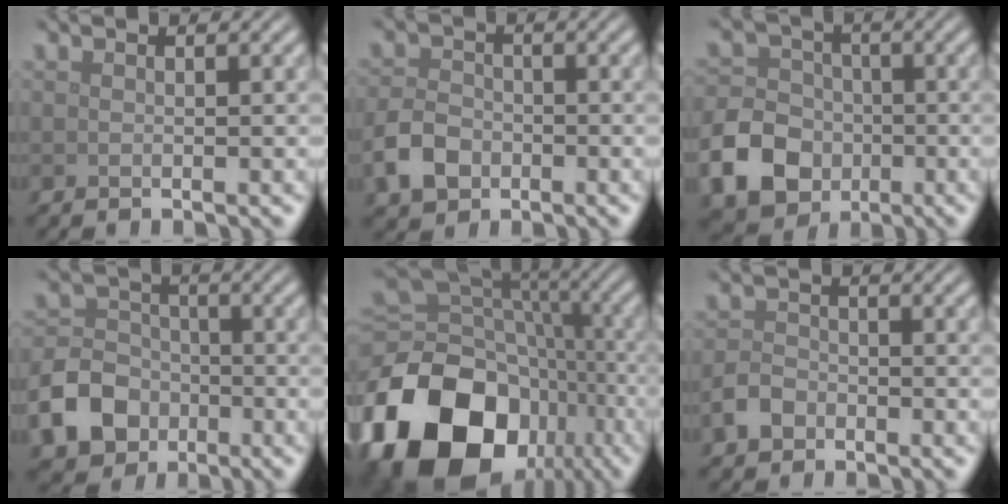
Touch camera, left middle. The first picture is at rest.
{"total": 3.7, "force": [-1.6, 2.7, 1.9], "torque": [-0.041, 0.000, -0.037]}
{"total": 8.8, "force": [-3.5, 7.1, 3.9], "torque": [-0.078, -0.022, -0.089]}
{"total": 7.8, "force": [-3.7, 6.2, 3.0], "torque": [-0.054, -0.019, -0.082]}
{"total": 19.5, "force": [-8.3, 14.5, 10.0], "torque": [-0.234, -0.038, -0.136]}
{"total": 2.3, "force": [-1.4, 1.6, 1.0], "torque": [-0.015, 0.004, -0.033]}